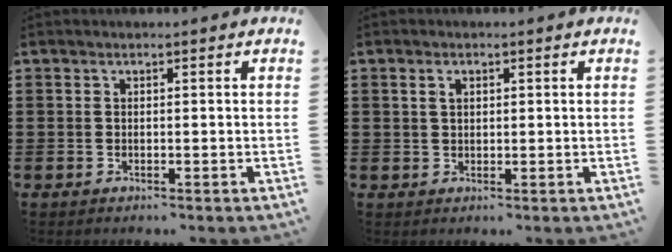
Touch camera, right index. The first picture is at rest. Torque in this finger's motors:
{"motor_torque": [-0.20, -0.17, 0.00, -0.01]}